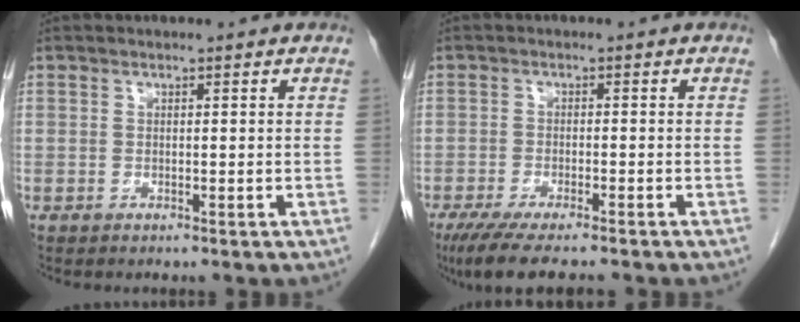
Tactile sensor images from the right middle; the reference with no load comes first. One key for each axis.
{"total": 9.8, "fx": -8.0, "fy": 1.4, "fz": 5.5, "tx": -0.076, "ty": -0.018, "tz": -0.124}